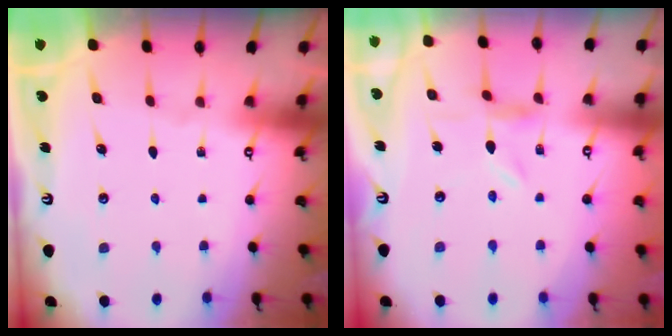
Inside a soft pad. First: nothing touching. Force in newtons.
{"total": 1.0, "press": 1.0, "slide": 0.3}